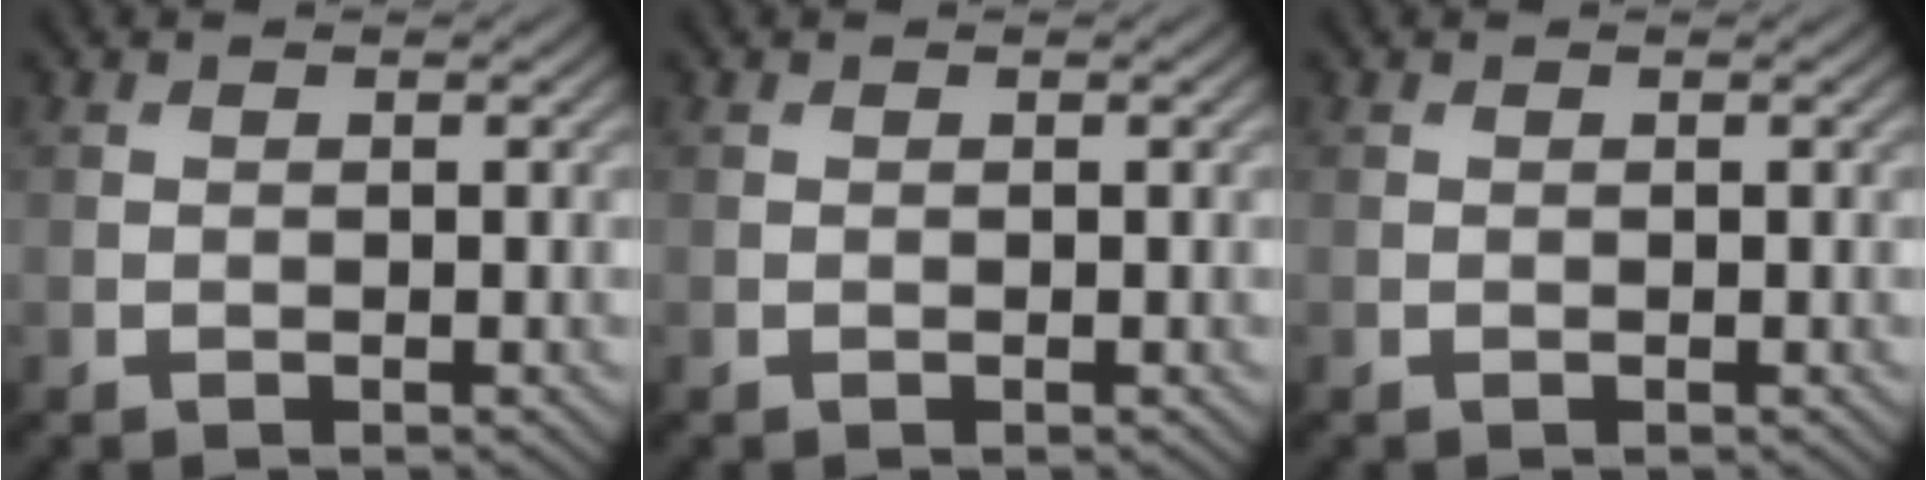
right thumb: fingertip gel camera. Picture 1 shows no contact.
{"total": 0.0}
{"total": 0.0}